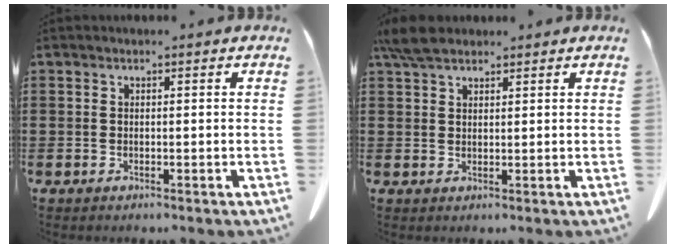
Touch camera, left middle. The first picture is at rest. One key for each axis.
{"total": 4.5, "fx": 3.6, "fy": 1.7, "fz": 2.1, "tx": -0.051, "ty": 0.002, "tz": 0.069}